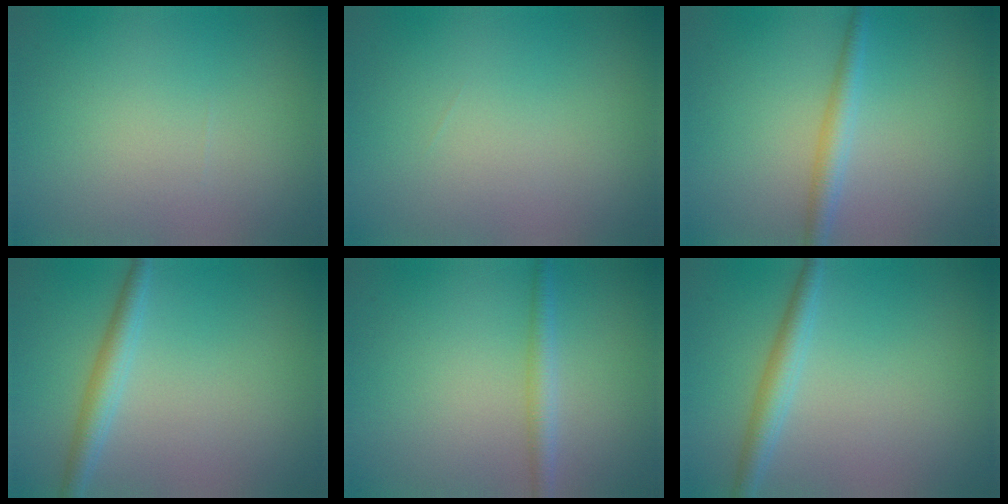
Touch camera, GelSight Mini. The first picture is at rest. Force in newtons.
{"total": 0.0}
{"total": 2.2, "press": 2.2, "slide": 0.1}
{"total": 2.5, "press": 2.5, "slide": 0.1}
{"total": 2.0, "press": 2.0, "slide": 0.1}
{"total": 2.5, "press": 2.5, "slide": 0.1}